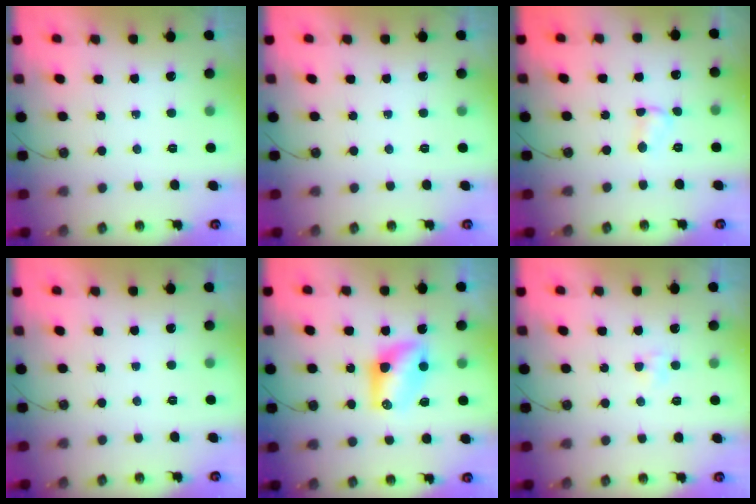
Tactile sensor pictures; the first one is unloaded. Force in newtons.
{"total": 0.0}
{"total": 3.5, "press": 3.5, "slide": 0.4}
{"total": 0.0}
{"total": 7.1, "press": 7.1, "slide": 0.6}
{"total": 2.4, "press": 2.3, "slide": 0.3}